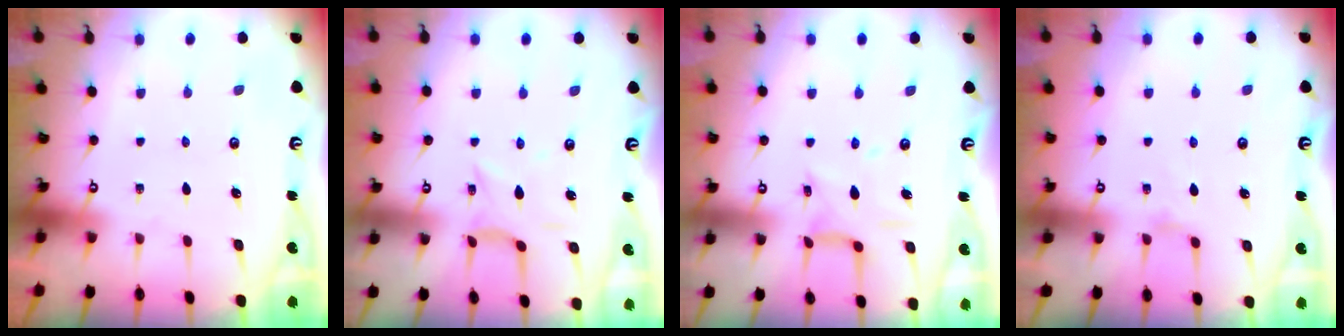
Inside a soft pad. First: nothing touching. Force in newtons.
{"total": 4.8, "press": 4.8, "slide": 0.3}
{"total": 9.8, "press": 9.8, "slide": 0.8}
{"total": 2.2, "press": 2.2, "slide": 0.4}